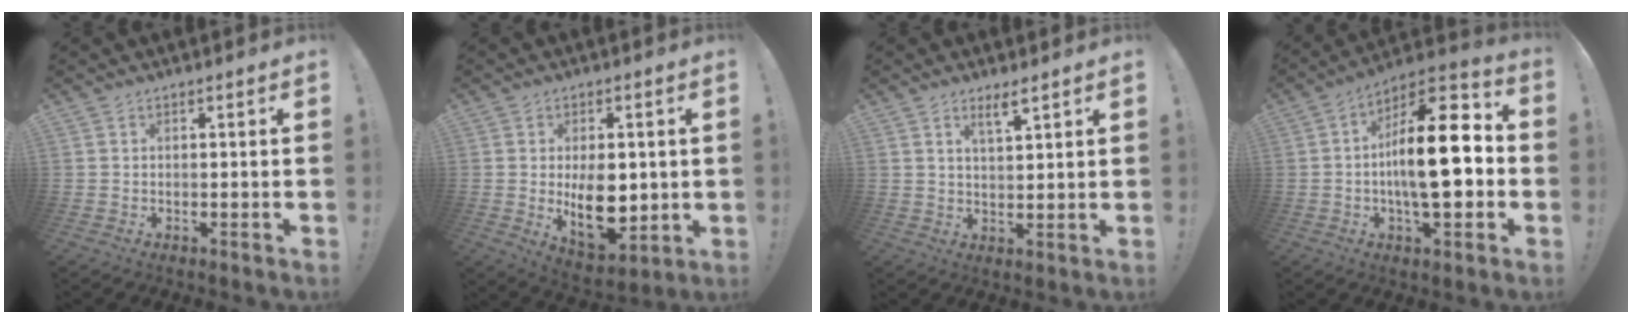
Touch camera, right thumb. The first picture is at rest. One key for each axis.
{"total": 12.3, "fx": -0.2, "fy": 7.8, "fz": 9.5, "tx": -0.132, "ty": -0.014, "tz": 0.003}
{"total": 4.5, "fx": 3.2, "fy": 1.0, "fz": 3.0, "tx": -0.046, "ty": -0.020, "tz": 0.051}
{"total": 20.0, "fx": -1.6, "fy": 8.2, "fz": 18.2, "tx": -0.285, "ty": 0.007, "tz": -0.031}